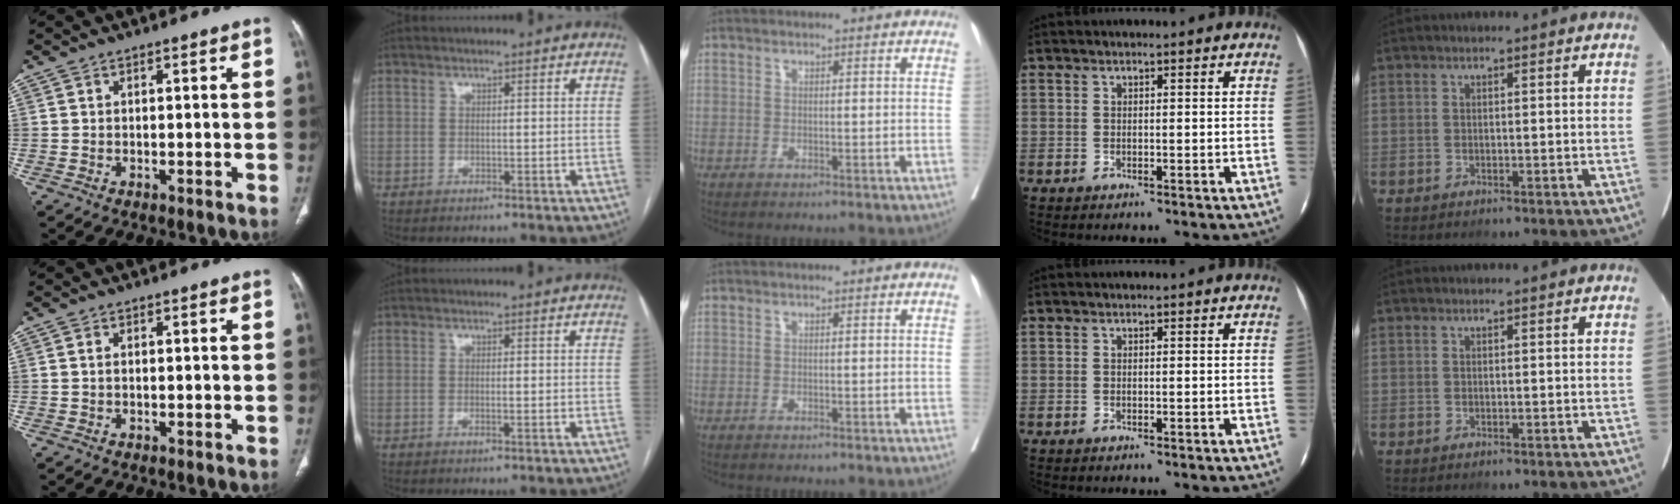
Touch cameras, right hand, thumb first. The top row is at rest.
{"thumb": {"total": 0.7, "force": [0.1, 0.4, 0.5], "torque": [-0.016, 0.005, 0.004]}, "index": {"total": 0.7, "force": [-0.3, -0.1, 0.6], "torque": [-0.014, 0.000, -0.005]}}